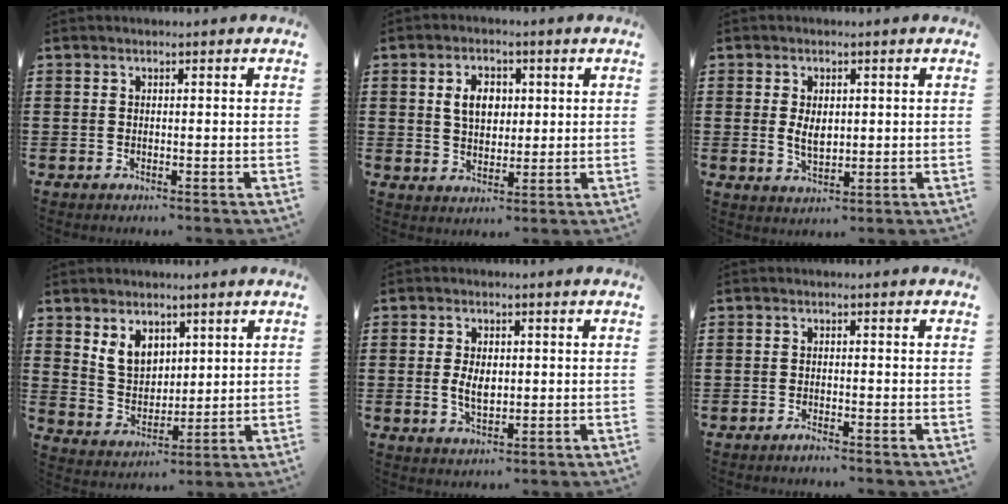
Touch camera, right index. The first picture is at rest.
{"total": 5.1, "force": [1.1, 3.6, 3.5], "torque": [-0.072, 0.012, 0.015]}
{"total": 3.5, "force": [0.3, 2.1, 2.7], "torque": [-0.048, 0.005, 0.004]}
{"total": 6.0, "force": [3.3, 4.3, 2.6], "torque": [-0.070, 0.013, 0.062]}
{"total": 4.0, "force": [0.1, 2.3, 3.3], "torque": [-0.072, 0.006, -0.002]}
{"total": 1.2, "force": [-1.1, 0.0, 0.4], "torque": [-0.009, -0.004, -0.021]}